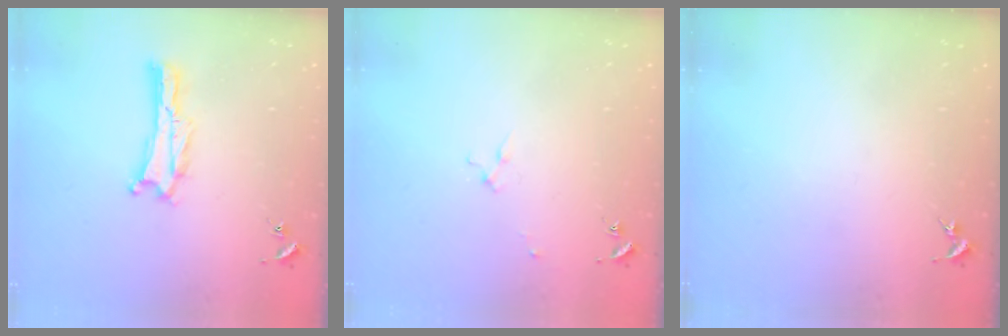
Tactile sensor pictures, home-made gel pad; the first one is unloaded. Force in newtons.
{"total": 2.0, "press": 1.9, "slide": 0.2}
{"total": 0.0}